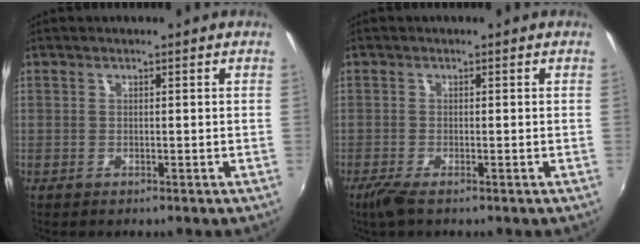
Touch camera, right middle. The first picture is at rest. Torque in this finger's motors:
{"motor_torque": [0.71, -0.46, 0.01, 0.04]}